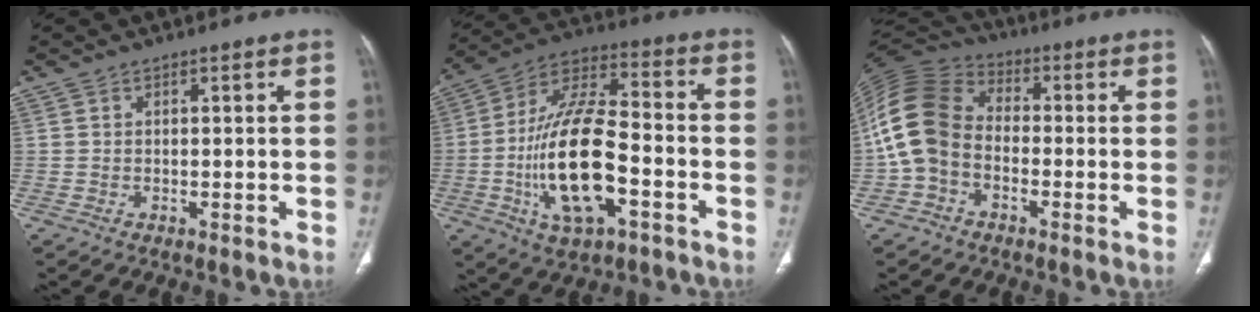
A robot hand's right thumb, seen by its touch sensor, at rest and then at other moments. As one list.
[{"total": 20.3, "force": [-5.3, 8.9, 17.4], "torque": [-0.320, 0.036, -0.092]}, {"total": 13.7, "force": [-2.3, 10.1, 9.0], "torque": [-0.176, 0.041, -0.058]}]